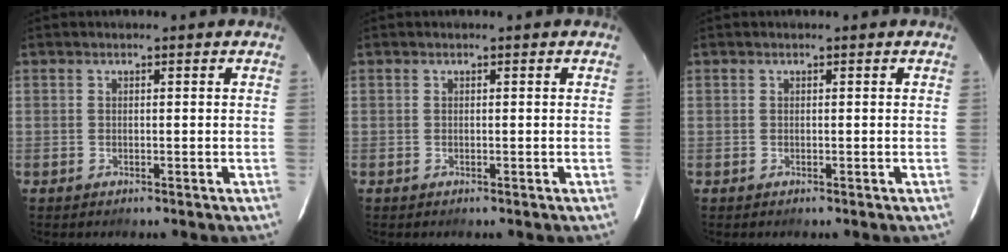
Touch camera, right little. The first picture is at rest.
{"total": 0.0}
{"total": 0.0}